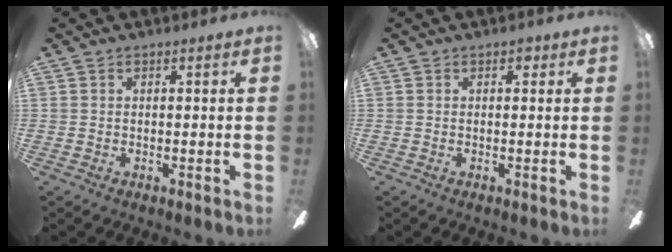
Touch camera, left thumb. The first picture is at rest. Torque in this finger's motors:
{"motor_torque": [0.03, 0.04, -0.01, 0.01, 0.00]}